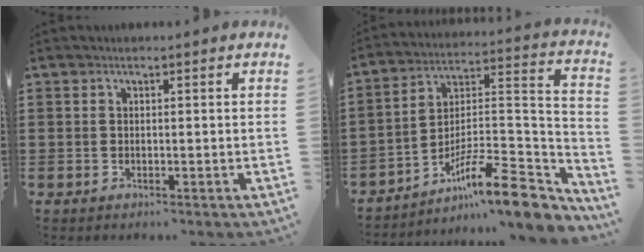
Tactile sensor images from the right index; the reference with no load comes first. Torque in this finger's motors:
{"motor_torque": [0.92, 1.22, -0.39, -0.21]}